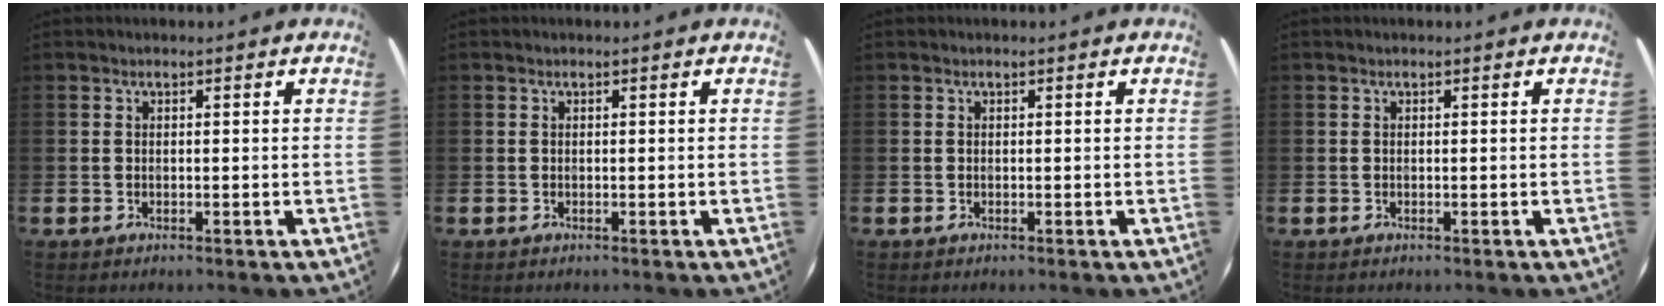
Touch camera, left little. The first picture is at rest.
{"total": 0.0}
{"total": 0.0}
{"total": 0.0}